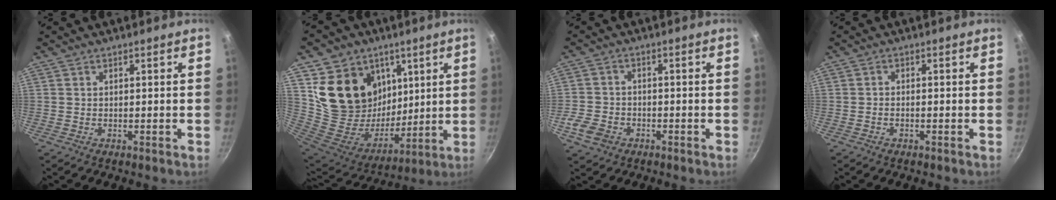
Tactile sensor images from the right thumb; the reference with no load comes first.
{"total": 20.9, "force": [9.9, 16.0, 9.1], "torque": [-0.141, -0.076, 0.186]}
{"total": 5.6, "force": [-2.7, 4.2, 2.6], "torque": [-0.054, 0.023, -0.053]}
{"total": 0.9, "force": [-0.6, 0.4, 0.5], "torque": [-0.014, 0.009, -0.013]}